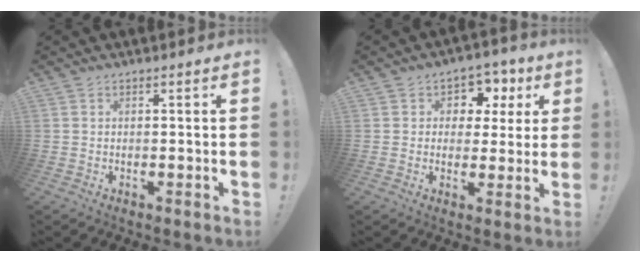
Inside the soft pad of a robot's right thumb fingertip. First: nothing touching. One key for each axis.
{"total": 6.7, "fx": 2.0, "fy": 6.0, "fz": 2.1, "tx": -0.021, "ty": -0.012, "tz": 0.038}